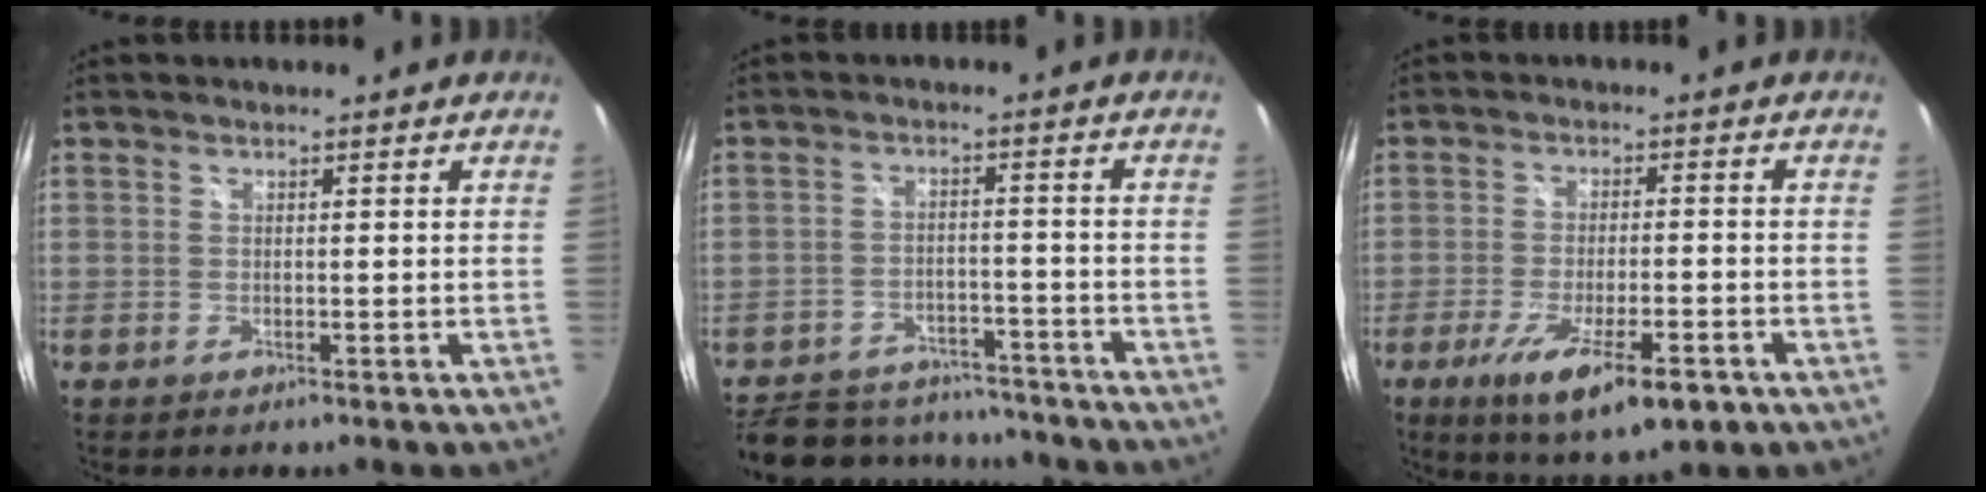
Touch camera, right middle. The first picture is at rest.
{"total": 20.1, "force": [-16.3, 8.8, 7.8], "torque": [-0.183, 0.002, -0.216]}
{"total": 12.8, "force": [-7.2, 3.2, 10.0], "torque": [-0.195, -0.045, -0.114]}